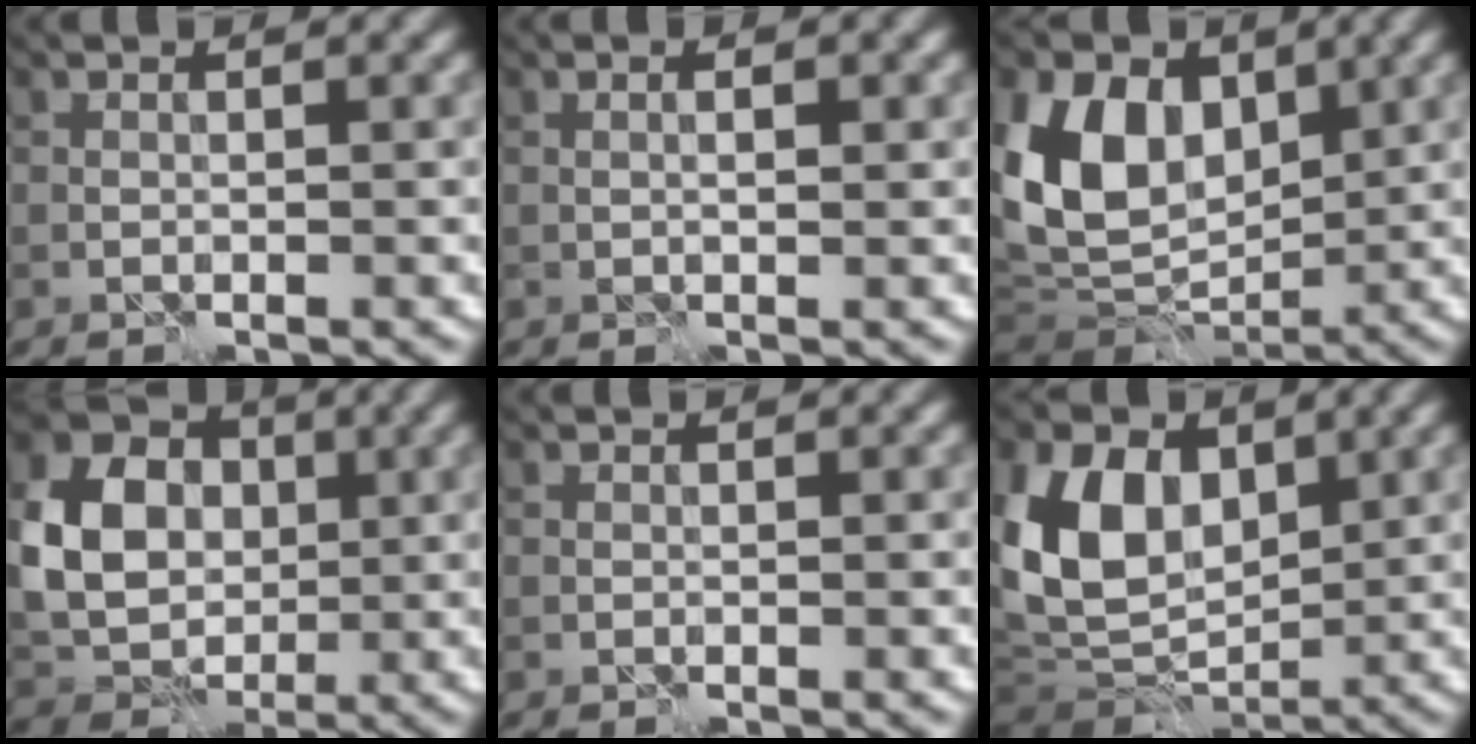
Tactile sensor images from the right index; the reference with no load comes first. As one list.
[{"total": 1.6, "force": [0.4, 0.5, 1.4], "torque": [-0.010, -0.009, 0.005]}, {"total": 10.3, "force": [2.4, 7.2, 7.0], "torque": [-0.142, -0.002, 0.038]}, {"total": 8.6, "force": [0.7, 6.9, 5.1], "torque": [-0.114, 0.002, 0.011]}, {"total": 0.0}, {"total": 9.1, "force": [2.0, 6.4, 6.1], "torque": [-0.129, -0.009, 0.035]}]